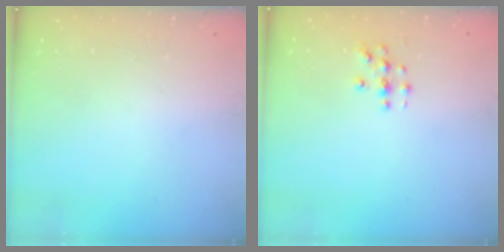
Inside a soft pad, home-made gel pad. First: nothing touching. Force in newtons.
{"total": 3.2, "press": 3.2, "slide": 0.1}